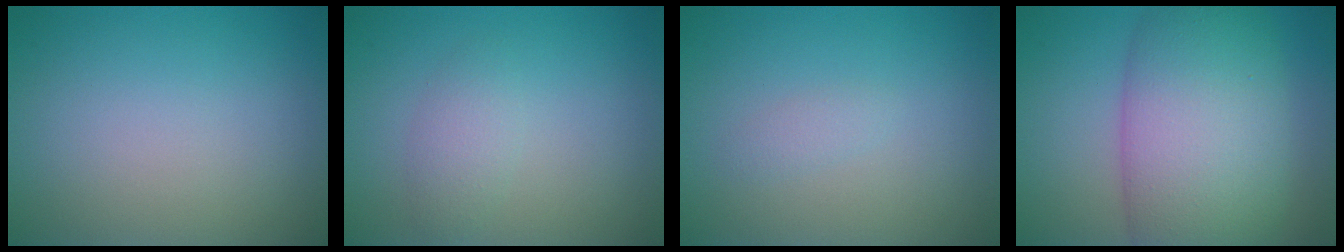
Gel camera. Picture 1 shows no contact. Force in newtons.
{"total": 1.8, "press": 1.8, "slide": 0.1}
{"total": 0.8, "press": 0.8, "slide": 0.1}
{"total": 11.4, "press": 11.4, "slide": 0.6}